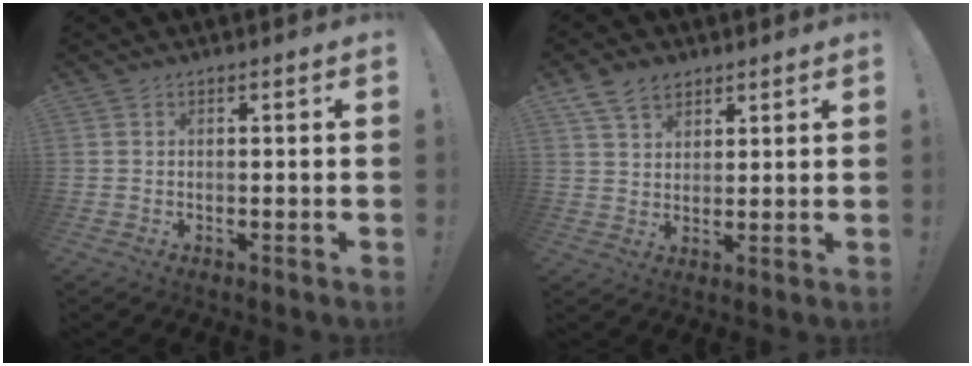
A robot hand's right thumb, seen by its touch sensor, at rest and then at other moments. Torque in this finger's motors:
{"motor_torque": [-0.02, 0.02, 0.09, -0.07, 0.00]}